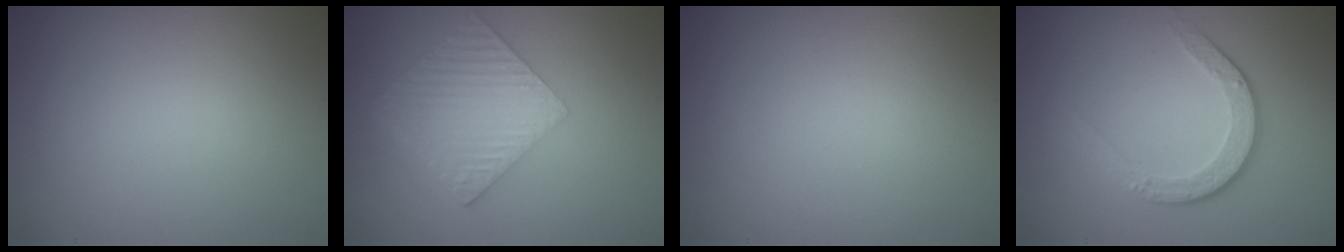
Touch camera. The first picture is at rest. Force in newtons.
{"total": 6.0, "press": 4.2, "slide": 4.2}
{"total": 0.0}
{"total": 3.5, "press": 2.7, "slide": 2.3}